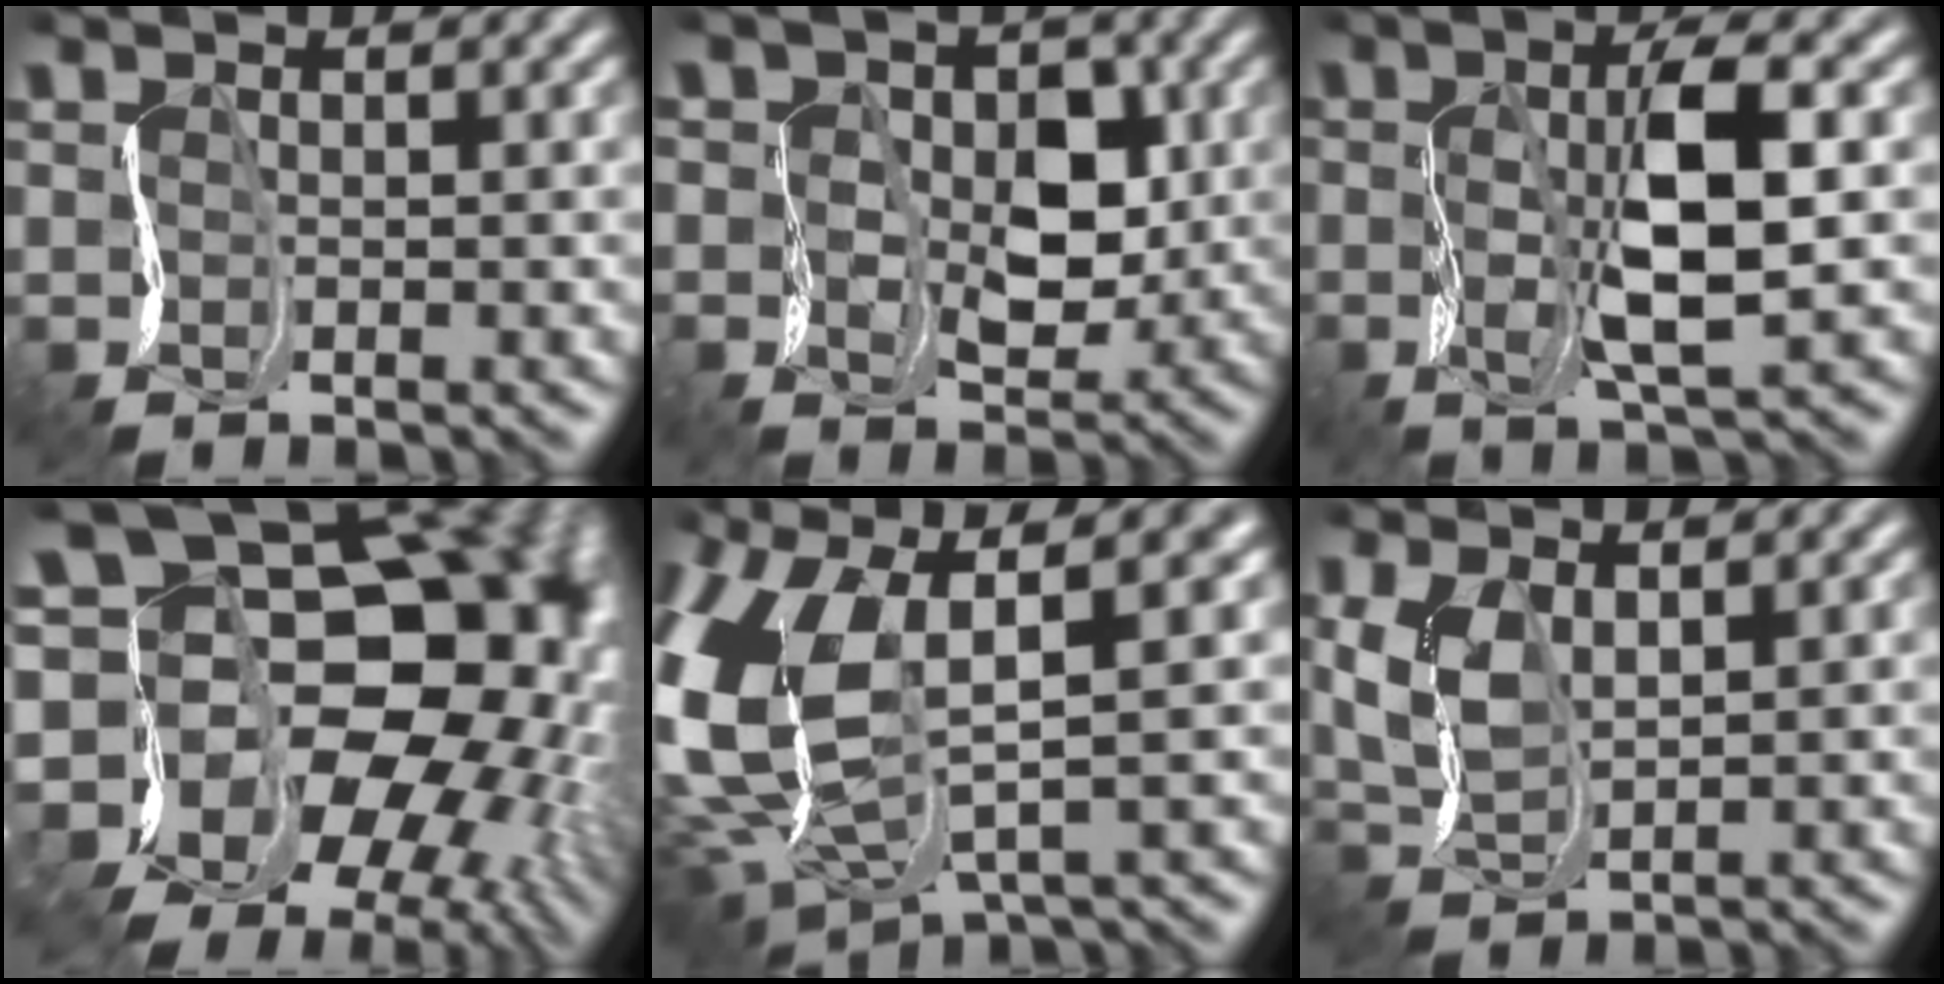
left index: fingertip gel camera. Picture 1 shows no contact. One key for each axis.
{"total": 4.0, "fx": -0.3, "fy": 3.0, "fz": 2.6, "tx": -0.061, "ty": -0.011, "tz": 0.005}
{"total": 5.0, "fx": -0.1, "fy": 0.9, "fz": 4.9, "tx": -0.108, "ty": 0.000, "tz": 0.002}
{"total": 20.1, "fx": -2.2, "fy": 16.2, "fz": 11.8, "tx": -0.170, "ty": 0.040, "tz": -0.059}
{"total": 10.1, "fx": 1.2, "fy": 5.4, "fz": 8.4, "tx": -0.233, "ty": -0.019, "tz": 0.037}
{"total": 2.9, "fx": 0.9, "fy": 1.3, "fz": 2.4, "tx": -0.088, "ty": -0.002, "tz": 0.023}